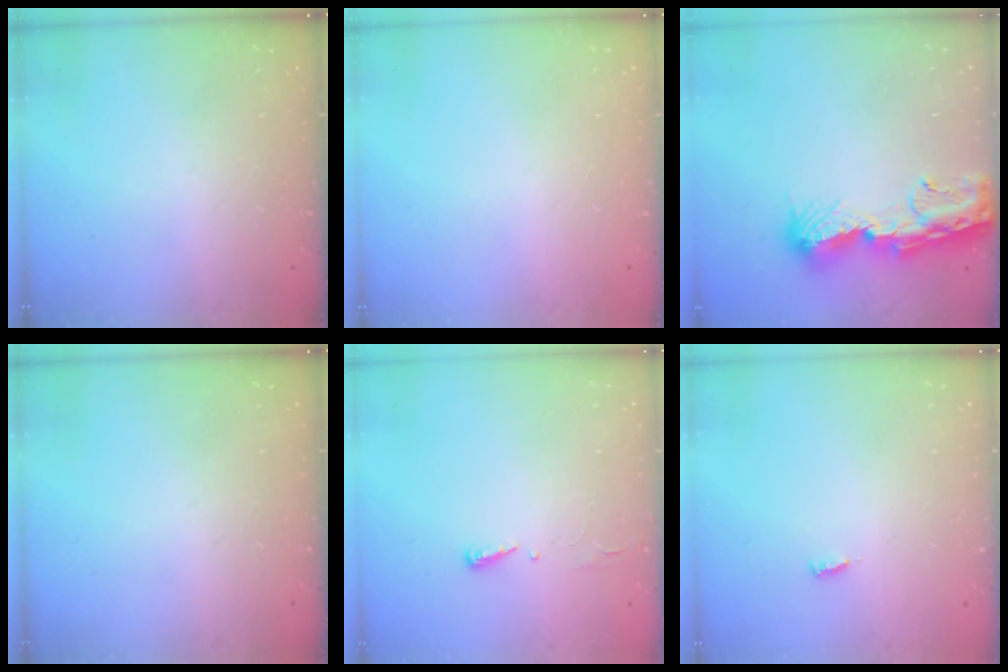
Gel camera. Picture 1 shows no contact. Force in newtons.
{"total": 1.1, "press": 0.8, "slide": 0.7}
{"total": 13.0, "press": 12.9, "slide": 1.3}
{"total": 0.0}
{"total": 2.9, "press": 2.9, "slide": 0.4}
{"total": 3.0, "press": 3.0, "slide": 0.0}